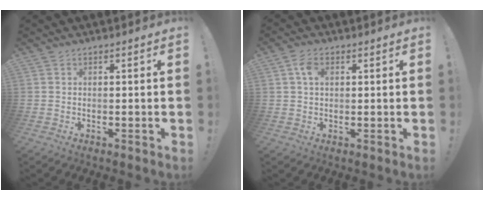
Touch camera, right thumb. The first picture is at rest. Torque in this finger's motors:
{"motor_torque": [0.21, 0.08, -0.12, -0.14, 0.01]}